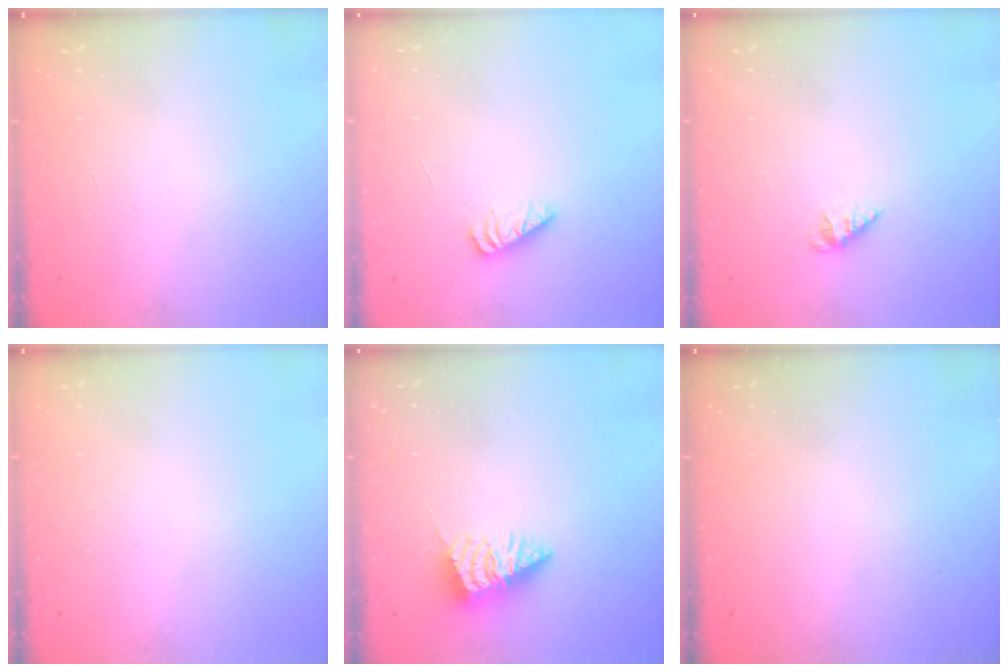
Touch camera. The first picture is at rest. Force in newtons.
{"total": 2.8, "press": 2.7, "slide": 0.3}
{"total": 1.2, "press": 1.2, "slide": 0.1}
{"total": 0.0}
{"total": 2.6, "press": 2.6, "slide": 0.1}
{"total": 0.0}